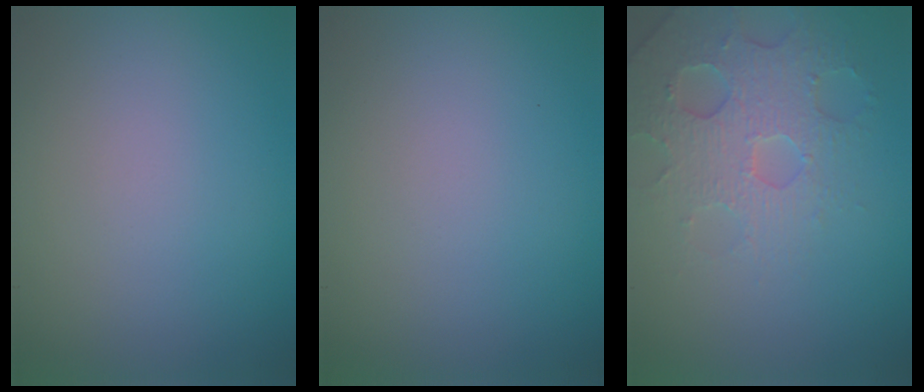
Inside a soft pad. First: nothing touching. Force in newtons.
{"total": 0.0}
{"total": 4.3, "press": 4.0, "slide": 1.6}